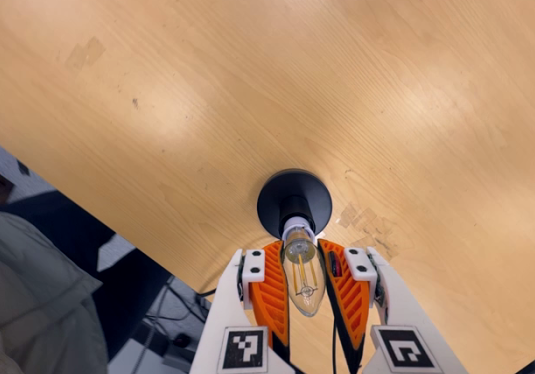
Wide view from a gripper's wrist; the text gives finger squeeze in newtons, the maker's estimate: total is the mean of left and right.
{"total": 22.1, "left": 21.2, "right": 23.0}